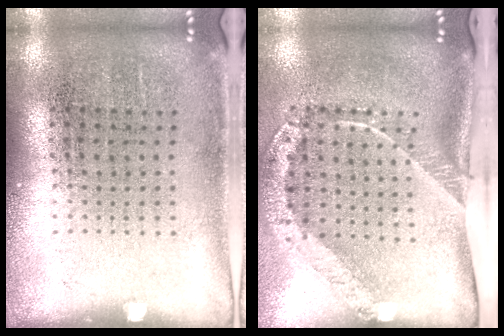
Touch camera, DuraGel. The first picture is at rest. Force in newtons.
{"total": 2.5, "press": 1.6, "slide": 1.9}